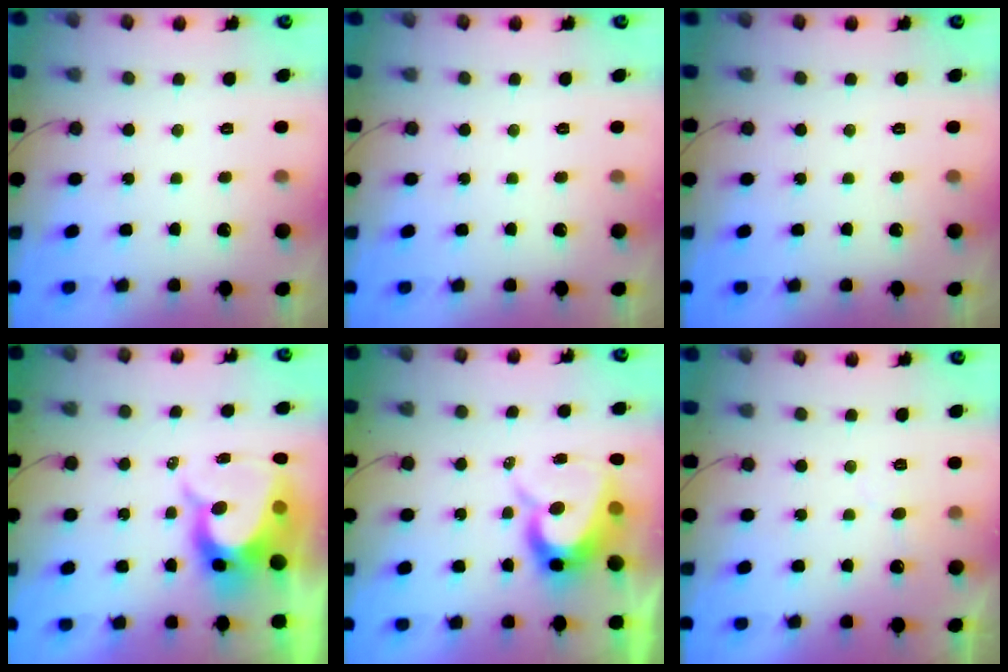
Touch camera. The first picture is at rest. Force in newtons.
{"total": 0.0}
{"total": 0.0}
{"total": 10.8, "press": 10.8, "slide": 0.6}
{"total": 9.3, "press": 9.2, "slide": 0.7}
{"total": 4.1, "press": 4.1, "slide": 0.1}